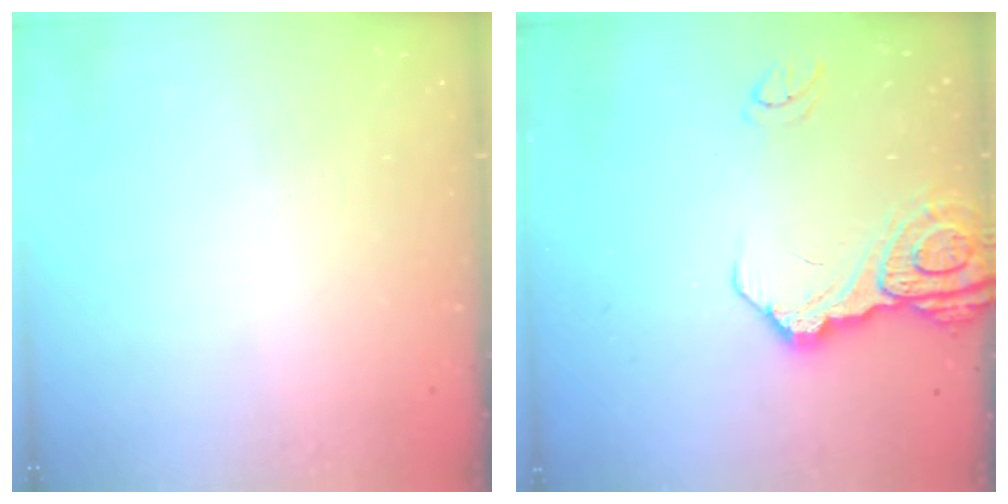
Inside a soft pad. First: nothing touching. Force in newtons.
{"total": 13.9, "press": 13.9, "slide": 1.2}